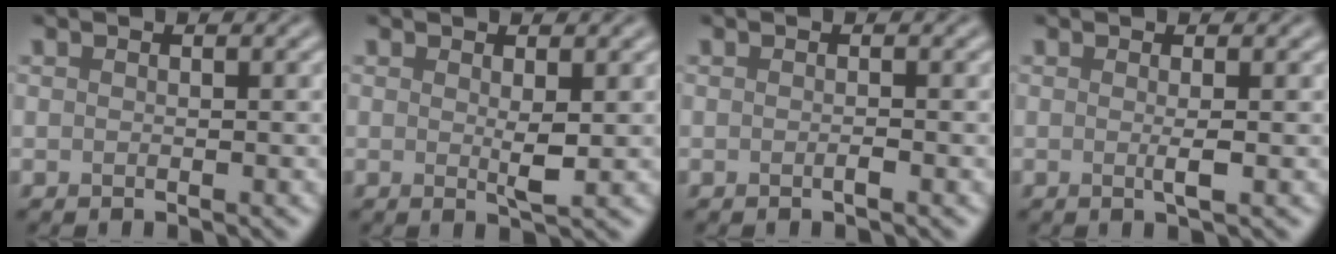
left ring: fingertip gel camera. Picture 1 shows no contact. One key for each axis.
{"total": 1.6, "fx": 0.3, "fy": 0.2, "fz": 1.5, "tx": -0.027, "ty": -0.004, "tz": 0.005}
{"total": 0.6, "fx": -0.3, "fy": 0.0, "fz": 0.5, "tx": -0.010, "ty": 0.000, "tz": -0.005}
{"total": 1.4, "fx": 0.0, "fy": 0.2, "fz": 1.4, "tx": -0.025, "ty": -0.002, "tz": -0.004}